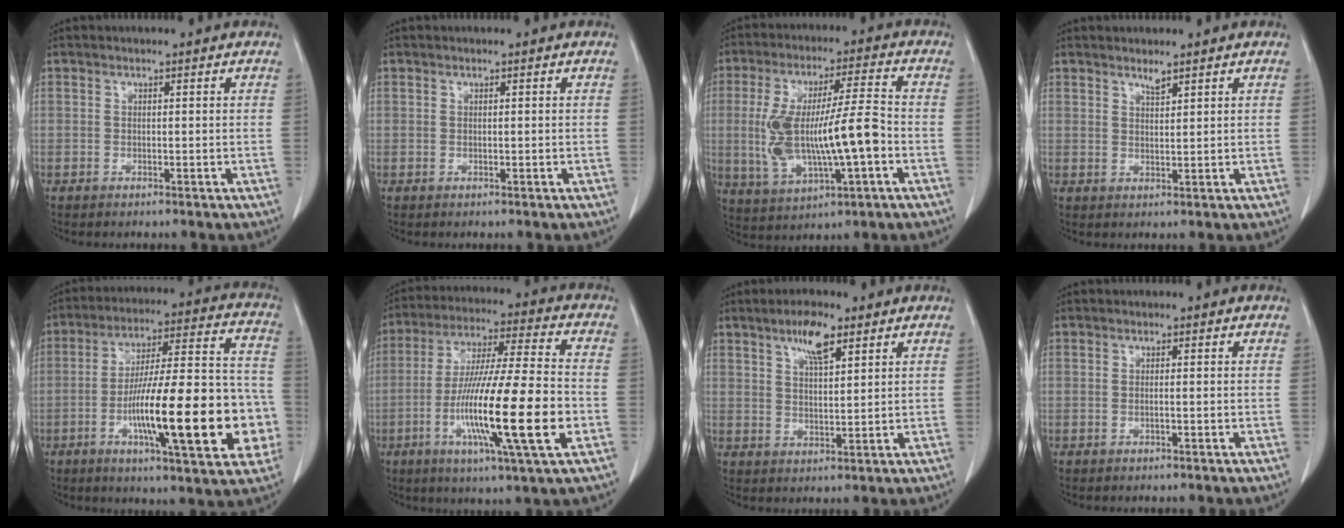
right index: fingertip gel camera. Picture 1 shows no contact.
{"total": 0.0}
{"total": 15.3, "force": [-2.2, 3.4, 14.7], "torque": [-0.292, 0.014, -0.025]}
{"total": 2.0, "force": [1.6, 0.5, 1.0], "torque": [-0.021, -0.003, 0.034]}
{"total": 24.0, "force": [-6.4, 4.4, 22.8], "torque": [-0.305, 0.019, -0.090]}
{"total": 20.4, "force": [-5.5, 1.0, 19.7], "torque": [-0.356, -0.023, -0.097]}
{"total": 6.3, "force": [3.7, 1.8, 4.7], "torque": [-0.090, 0.002, 0.067]}
{"total": 0.9, "force": [-0.2, 0.3, 0.8], "torque": [-0.022, 0.002, -0.001]}